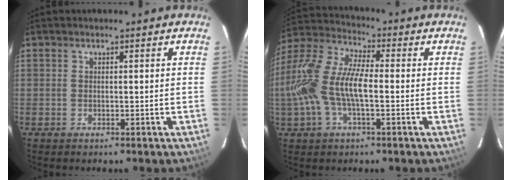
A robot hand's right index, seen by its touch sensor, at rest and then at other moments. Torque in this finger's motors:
{"motor_torque": [0.54, -0.15, 0.56, 0.21]}